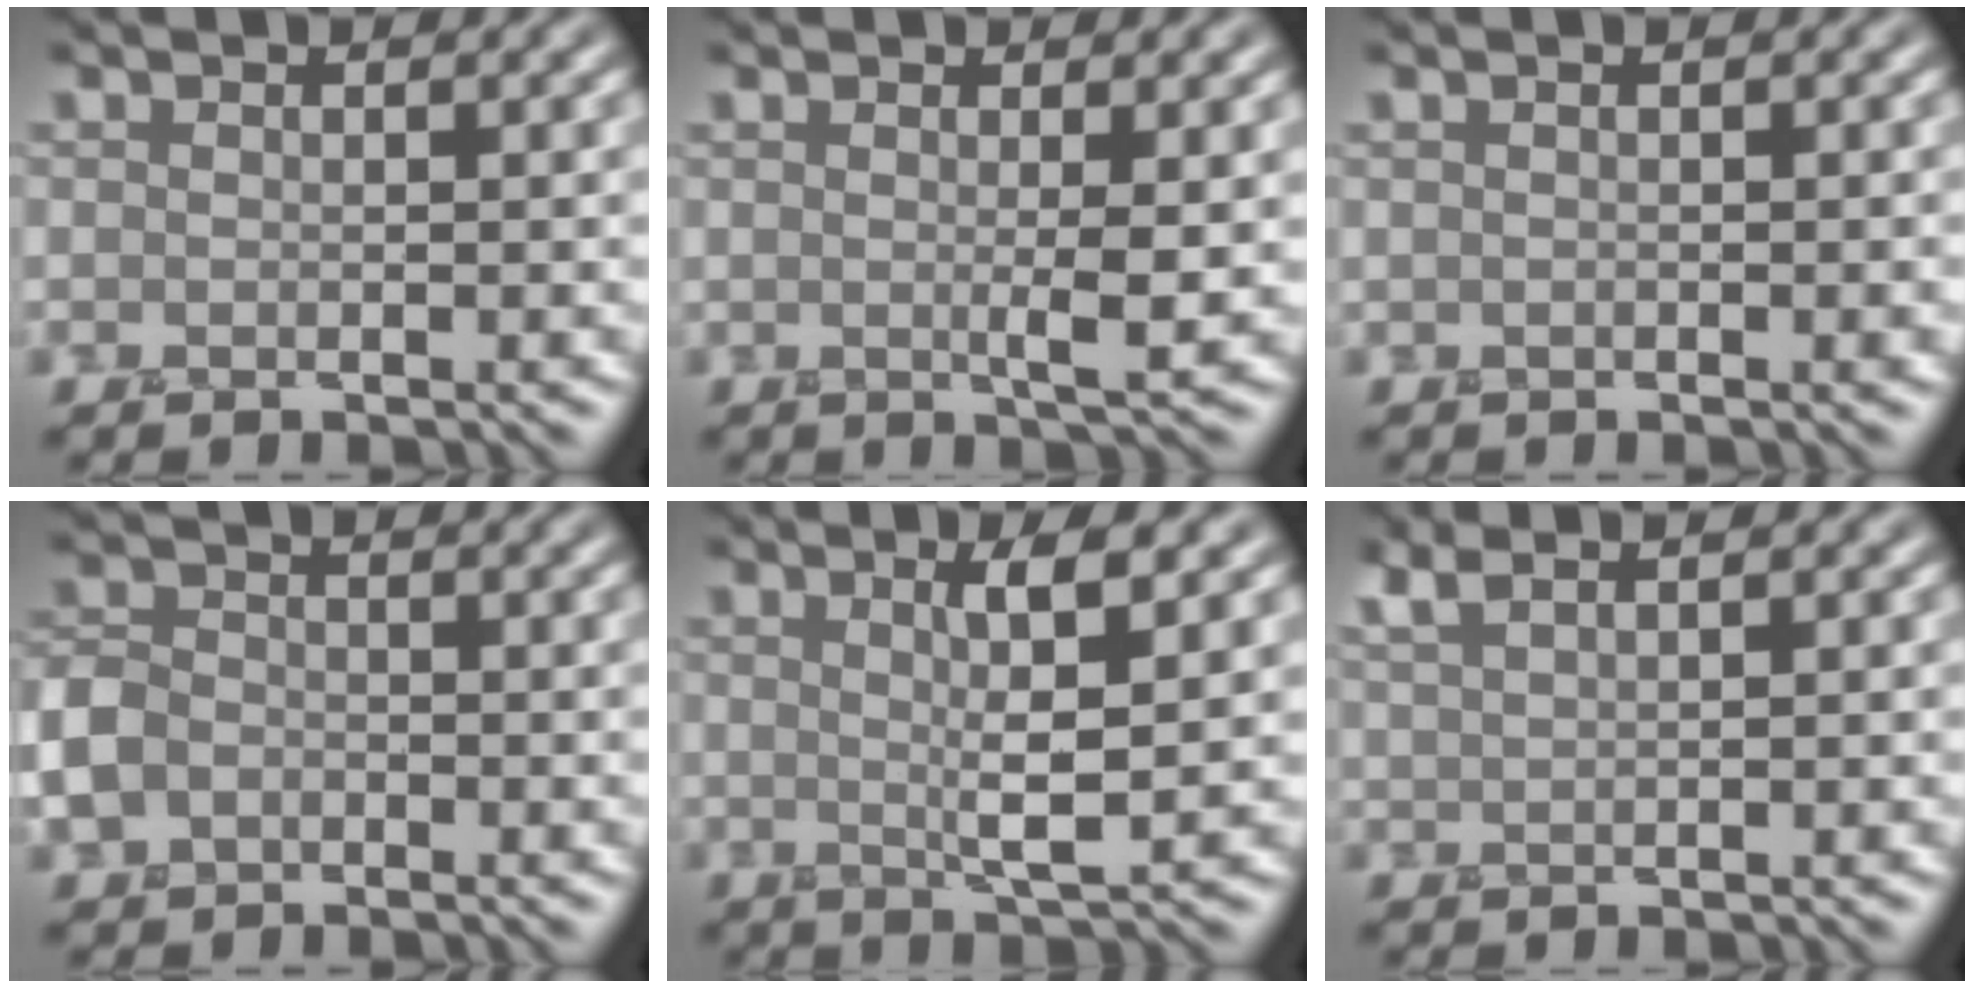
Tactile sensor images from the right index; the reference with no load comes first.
{"total": 2.0, "force": [0.3, 0.2, 2.0], "torque": [-0.034, -0.008, 0.007]}
{"total": 1.1, "force": [0.0, 0.4, 1.0], "torque": [-0.015, -0.001, 0.000]}
{"total": 3.5, "force": [-1.5, 2.7, 1.6], "torque": [-0.041, 0.000, -0.040]}
{"total": 4.5, "force": [1.2, 0.8, 4.2], "torque": [-0.069, -0.002, 0.022]}
{"total": 2.2, "force": [1.7, 0.6, 1.3], "torque": [-0.028, 0.010, 0.039]}